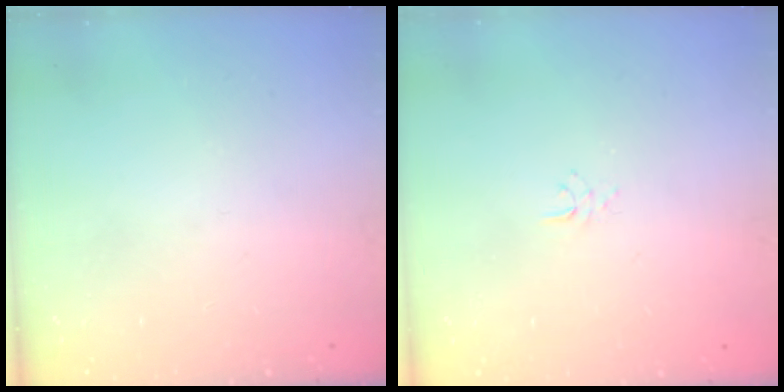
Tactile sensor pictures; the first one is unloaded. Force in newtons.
{"total": 2.9, "press": 2.9, "slide": 0.3}